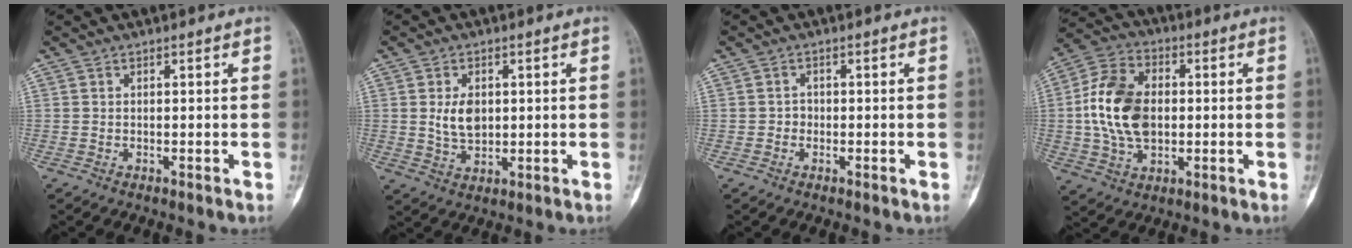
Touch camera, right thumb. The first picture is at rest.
{"total": 5.6, "force": [0.8, 3.7, 4.1], "torque": [-0.063, -0.009, 0.022]}
{"total": 1.3, "force": [-0.4, 1.2, 0.4], "torque": [0.004, 0.007, -0.012]}
{"total": 14.7, "force": [0.1, 9.8, 10.9], "torque": [-0.193, 0.017, -0.001]}